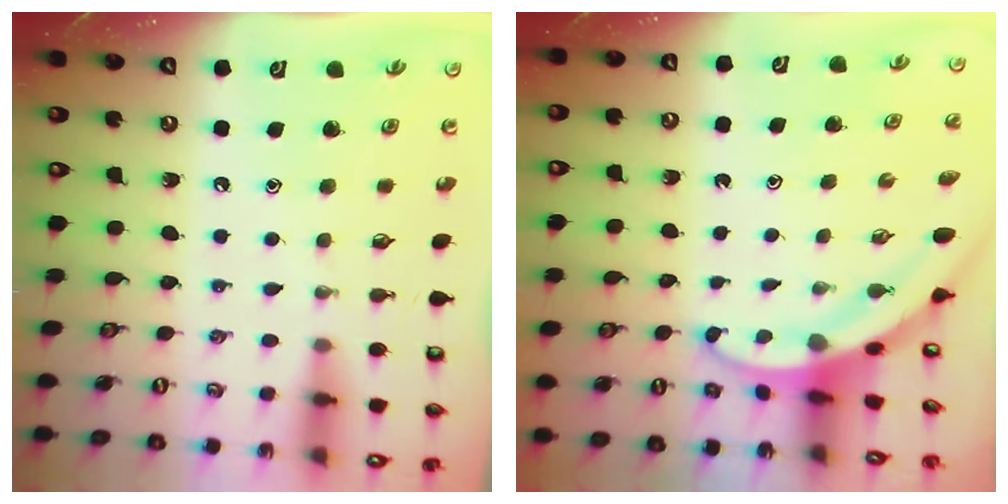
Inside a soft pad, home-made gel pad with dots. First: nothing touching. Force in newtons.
{"total": 3.8, "press": 3.8, "slide": 0.2}